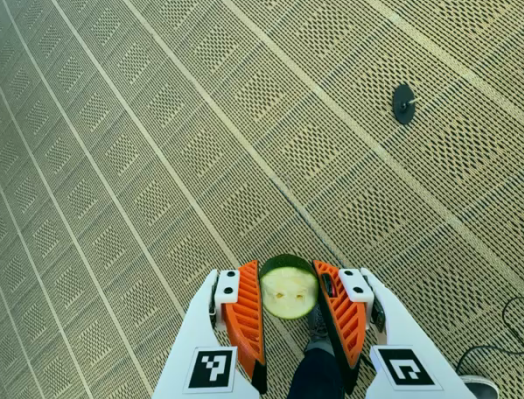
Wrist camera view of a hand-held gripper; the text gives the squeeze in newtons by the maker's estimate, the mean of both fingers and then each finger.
{"total": 9.0, "left": 8.6, "right": 9.3}